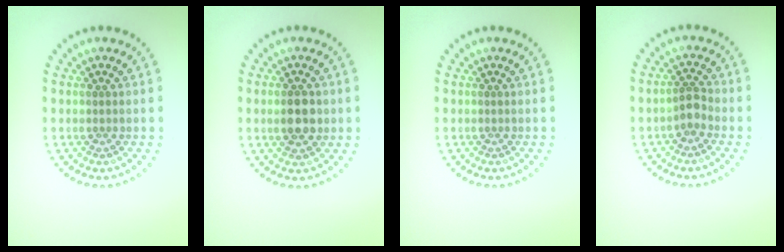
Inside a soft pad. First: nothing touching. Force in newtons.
{"total": 3.4, "press": 3.4, "slide": 0.2}
{"total": 0.0}
{"total": 1.8, "press": 1.5, "slide": 1.0}